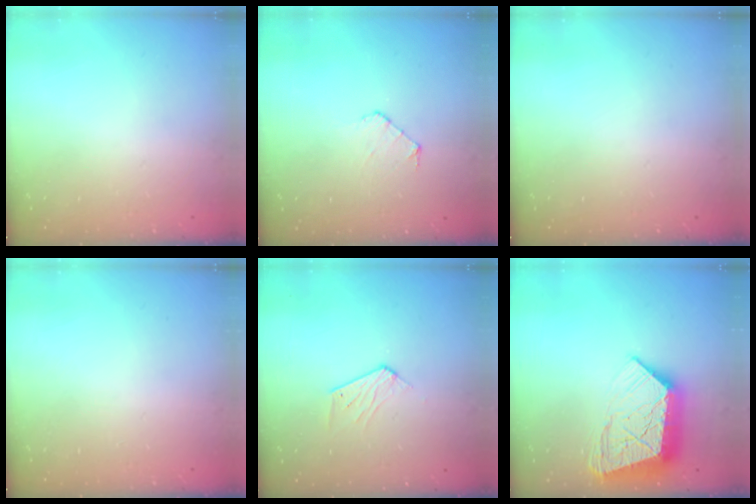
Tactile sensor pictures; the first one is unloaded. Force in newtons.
{"total": 4.3, "press": 4.3, "slide": 0.4}
{"total": 0.0}
{"total": 0.0}
{"total": 4.9, "press": 4.9, "slide": 0.3}
{"total": 17.3, "press": 17.2, "slide": 1.6}